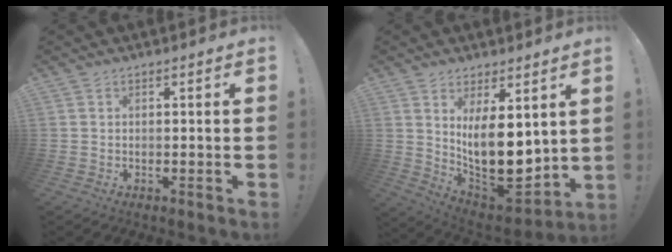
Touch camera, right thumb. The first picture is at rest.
{"total": 15.6, "force": [2.4, 8.0, 13.2], "torque": [-0.211, -0.055, 0.053]}